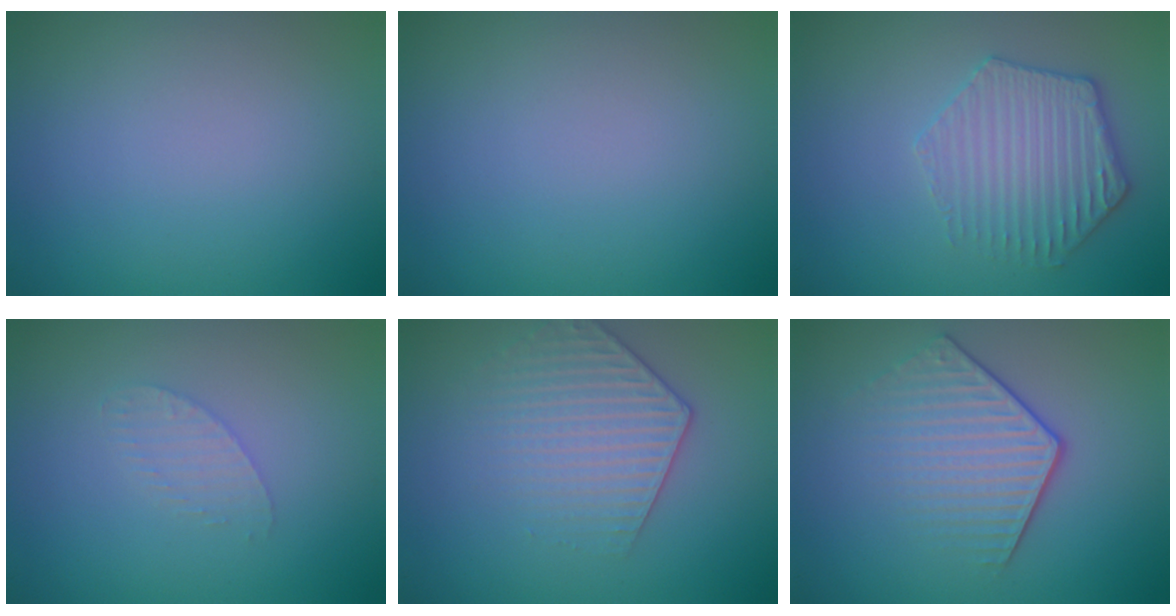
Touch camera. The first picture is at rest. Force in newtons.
{"total": 0.0}
{"total": 3.5, "press": 3.4, "slide": 0.4}
{"total": 1.4, "press": 1.4, "slide": 0.1}
{"total": 3.2, "press": 3.0, "slide": 0.9}
{"total": 4.1, "press": 3.0, "slide": 2.8}